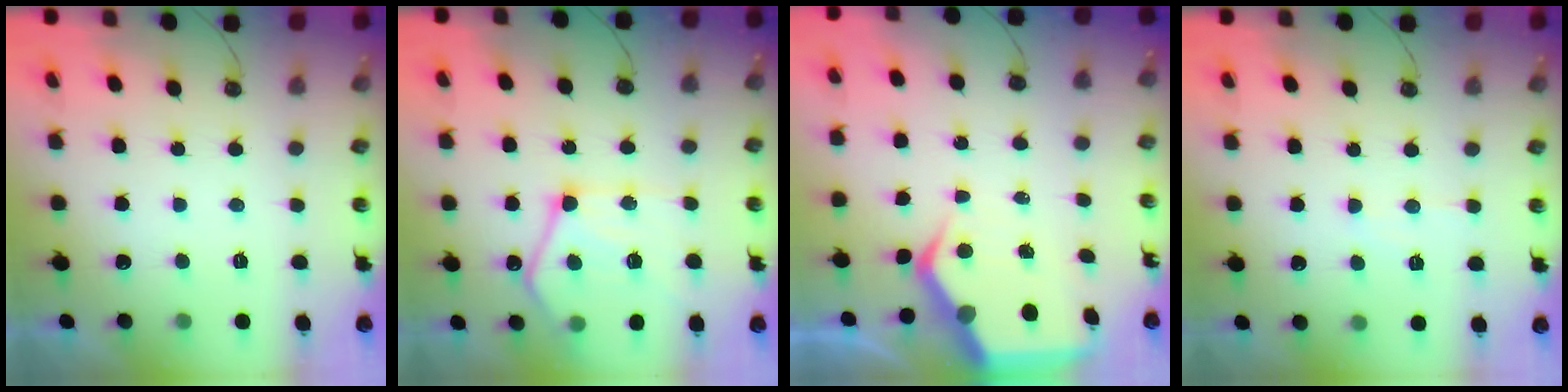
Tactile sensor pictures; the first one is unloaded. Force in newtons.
{"total": 15.6, "press": 15.5, "slide": 1.7}
{"total": 7.9, "press": 7.8, "slide": 1.2}
{"total": 5.5, "press": 5.5, "slide": 0.2}